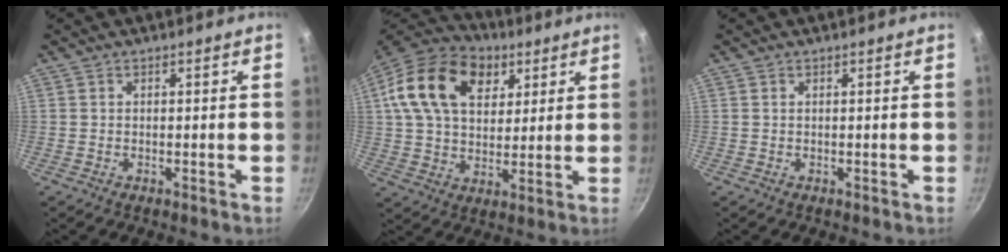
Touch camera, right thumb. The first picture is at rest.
{"total": 21.0, "force": [8.2, 14.1, 13.2], "torque": [-0.212, 0.002, 0.134]}
{"total": 0.0}